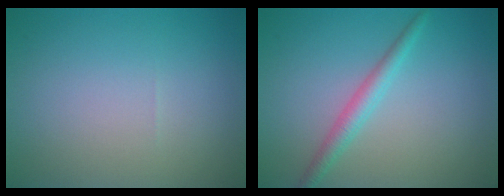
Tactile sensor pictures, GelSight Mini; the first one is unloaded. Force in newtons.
{"total": 1.5, "press": 1.5, "slide": 0.1}